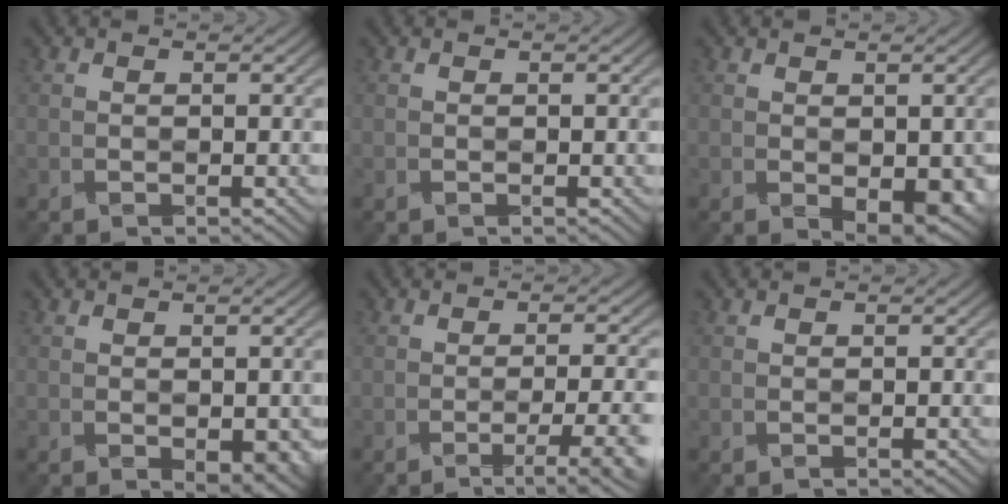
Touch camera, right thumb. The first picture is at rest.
{"total": 0.0}
{"total": 3.8, "force": [-1.1, 2.0, 3.1], "torque": [-0.048, -0.013, -0.013]}
{"total": 2.8, "force": [-0.8, 1.5, 2.2], "torque": [-0.033, -0.012, -0.005]}
{"total": 6.9, "force": [-2.8, 1.6, 6.1], "torque": [-0.065, 0.000, -0.036]}
{"total": 0.0}